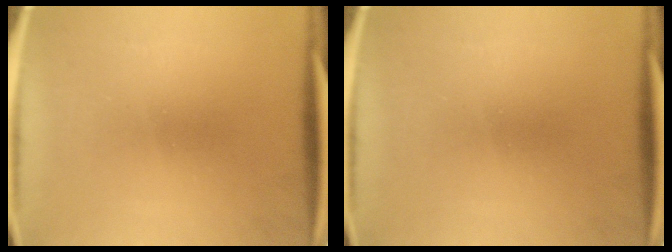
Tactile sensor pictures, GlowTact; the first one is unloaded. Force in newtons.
{"total": 0.0}